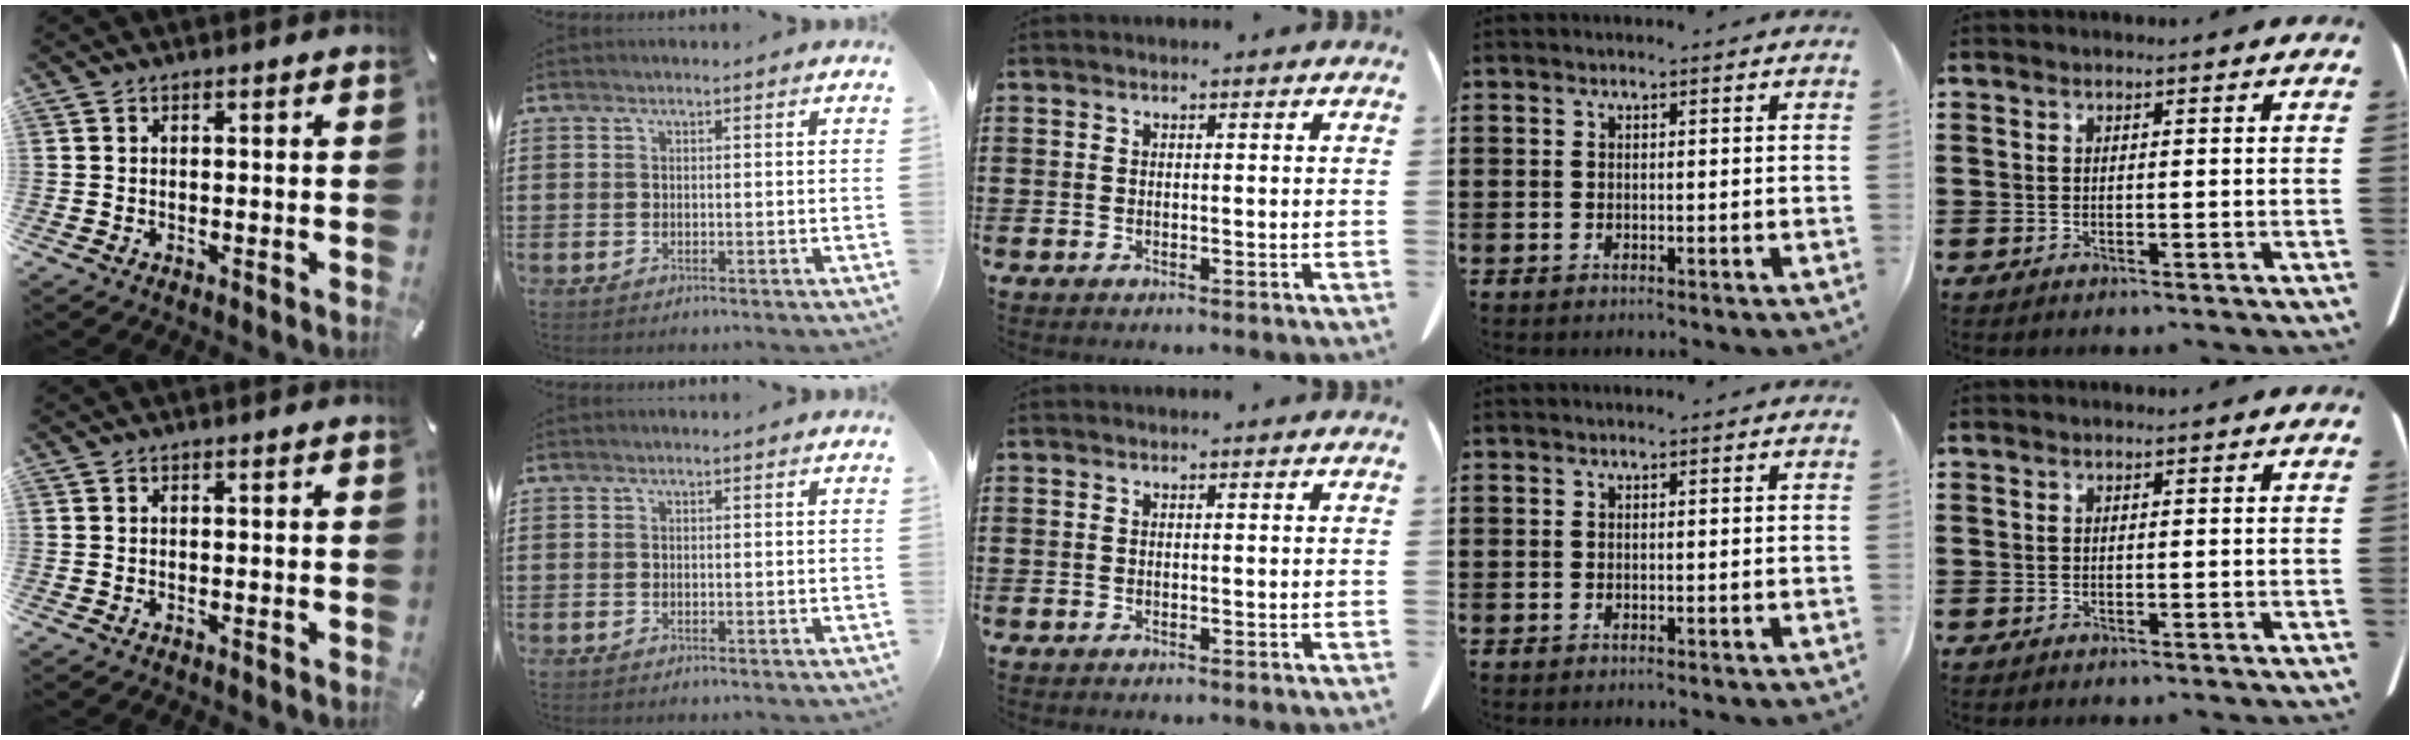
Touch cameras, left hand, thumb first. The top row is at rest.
{}